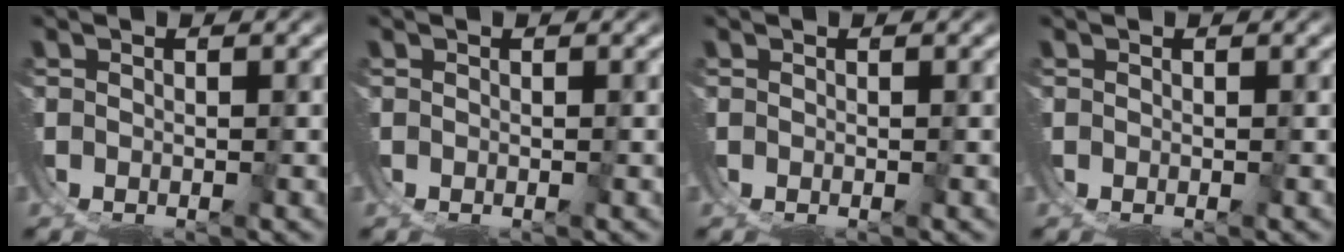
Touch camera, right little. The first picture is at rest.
{"total": 0.0}
{"total": 0.0}
{"total": 0.0}